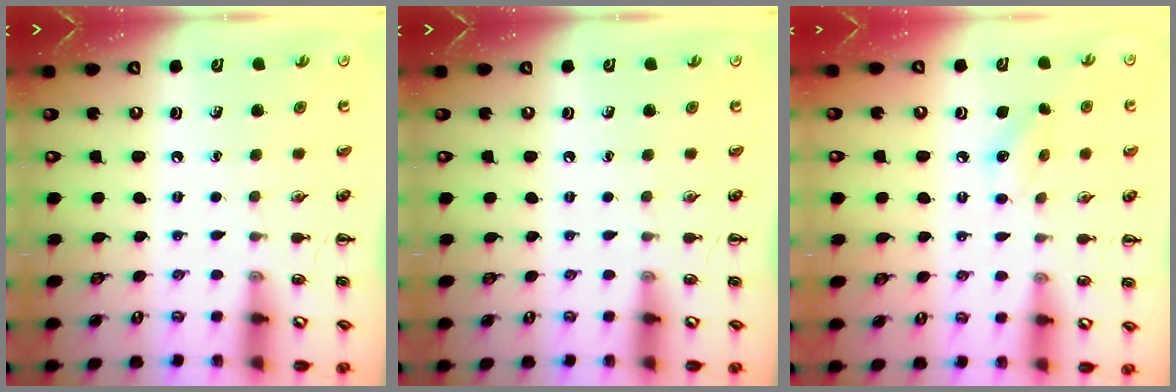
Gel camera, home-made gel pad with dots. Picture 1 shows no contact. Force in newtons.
{"total": 0.0}
{"total": 7.0, "press": 6.8, "slide": 1.6}